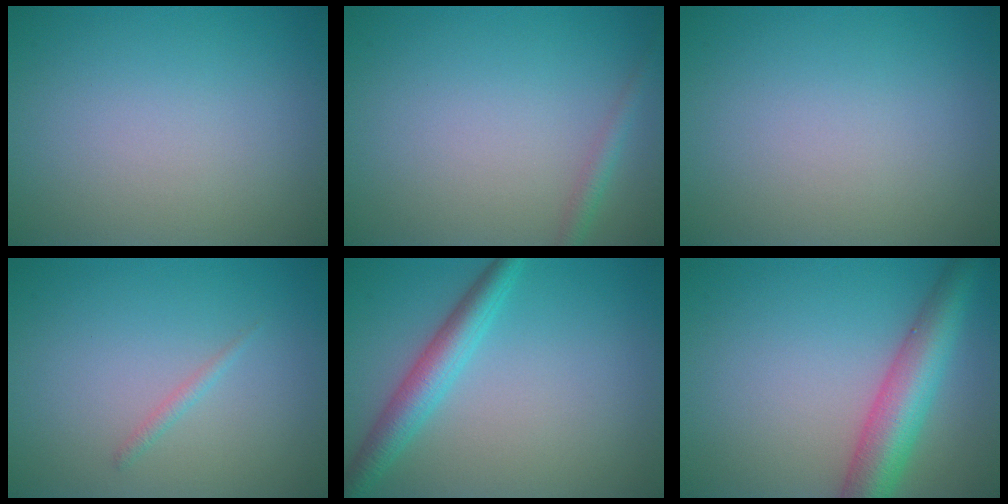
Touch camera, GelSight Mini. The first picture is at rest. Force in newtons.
{"total": 1.4, "press": 1.4, "slide": 0.1}
{"total": 0.0}
{"total": 0.7, "press": 0.7, "slide": 0.0}
{"total": 3.8, "press": 3.8, "slide": 0.1}
{"total": 6.5, "press": 6.5, "slide": 0.2}